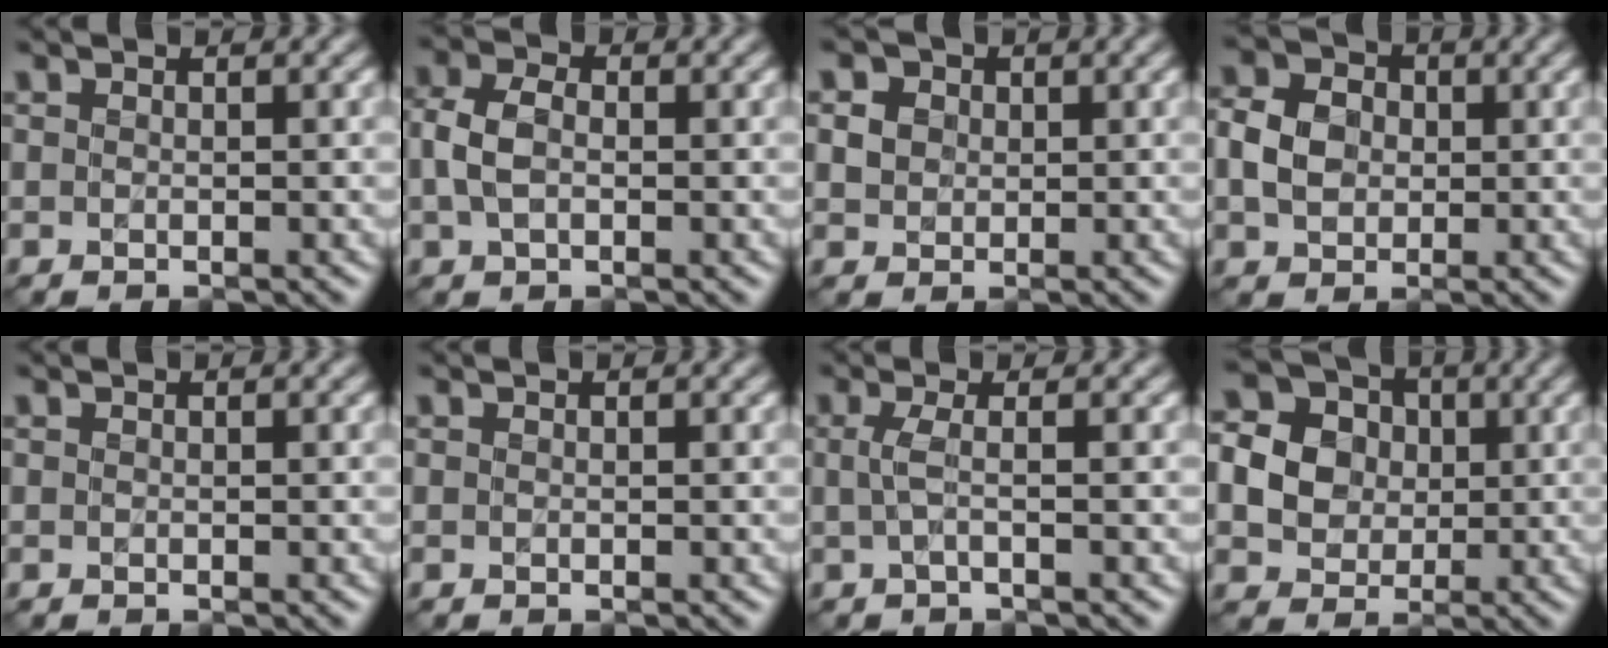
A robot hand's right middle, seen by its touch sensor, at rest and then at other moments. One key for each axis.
{"total": 3.3, "fx": -0.1, "fy": 2.3, "fz": 2.4, "tx": -0.058, "ty": 0.004, "tz": -0.008}
{"total": 2.6, "fx": 0.9, "fy": 2.1, "fz": 1.1, "tx": -0.029, "ty": 0.002, "tz": 0.022}
{"total": 4.2, "fx": 0.1, "fy": 3.5, "fz": 2.4, "tx": -0.053, "ty": 0.006, "tz": -0.004}
{"total": 0.0}
{"total": 0.0}
{"total": 1.9, "fx": 0.0, "fy": 0.5, "fz": 1.8, "tx": -0.038, "ty": -0.001, "tz": -0.003}
{"total": 6.8, "fx": 0.8, "fy": 6.0, "fz": 3.2, "tx": -0.078, "ty": 0.018, "tz": 0.002}